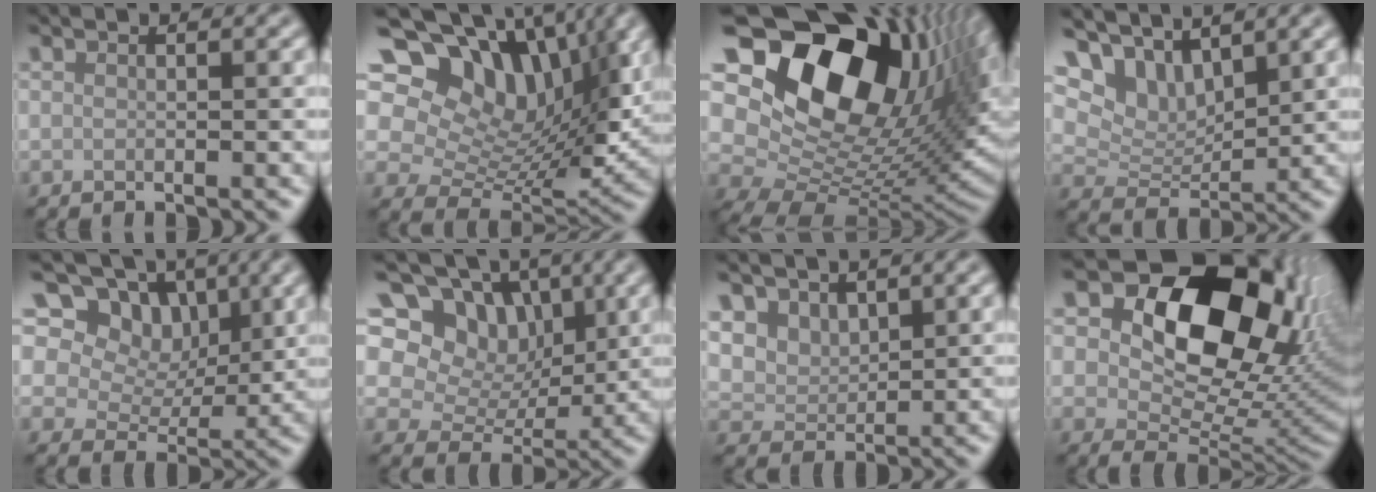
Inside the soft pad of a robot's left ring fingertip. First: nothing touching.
{"total": 14.1, "force": [6.3, 8.7, 9.2], "torque": [-0.160, 0.020, 0.109]}
{"total": 19.3, "force": [6.4, 12.3, 13.4], "torque": [-0.220, 0.011, 0.114]}
{"total": 7.6, "force": [5.3, 3.8, 3.9], "torque": [-0.078, 0.009, 0.083]}
{"total": 10.7, "force": [6.4, 6.6, 5.4], "torque": [-0.101, 0.004, 0.108]}
{"total": 10.7, "force": [5.7, 7.1, 5.6], "torque": [-0.092, 0.021, 0.070]}
{"total": 4.3, "force": [2.7, 2.8, 1.7], "torque": [-0.052, -0.013, 0.061]}
{"total": 14.9, "force": [6.0, 9.2, 10.1], "torque": [-0.147, 0.000, 0.098]}